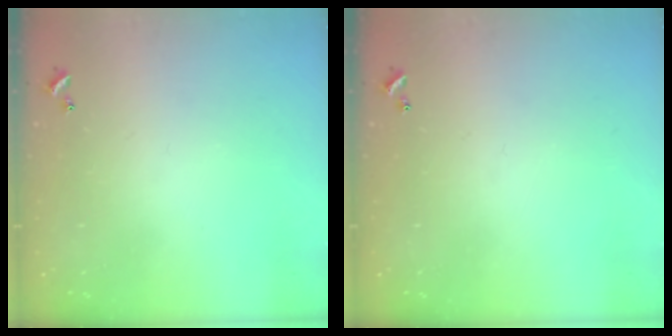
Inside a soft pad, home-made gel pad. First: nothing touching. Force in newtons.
{"total": 0.0}